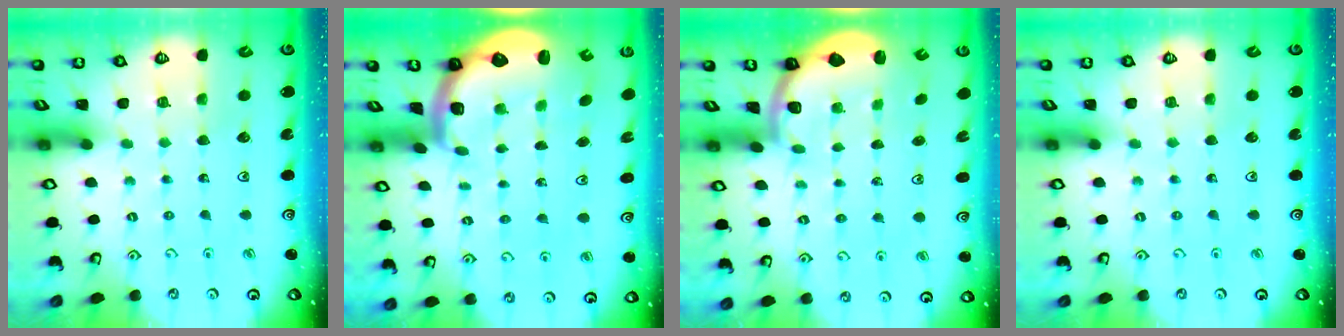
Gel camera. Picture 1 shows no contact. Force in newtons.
{"total": 2.8, "press": 2.5, "slide": 1.4}
{"total": 2.0, "press": 1.9, "slide": 0.5}
{"total": 0.0}